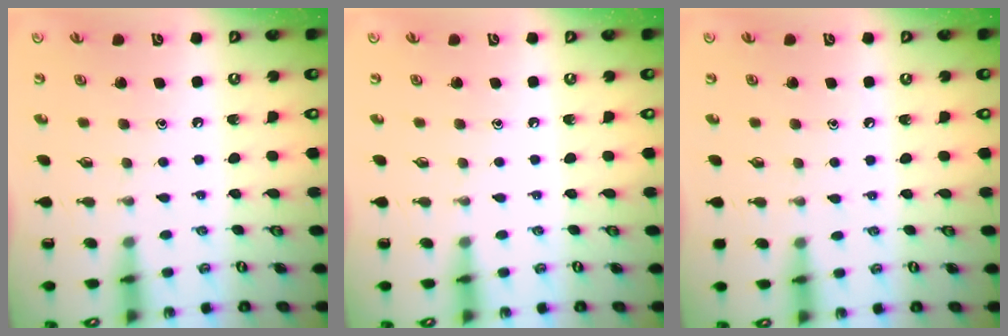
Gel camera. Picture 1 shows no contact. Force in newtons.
{"total": 0.0}
{"total": 2.9, "press": 2.9, "slide": 0.4}